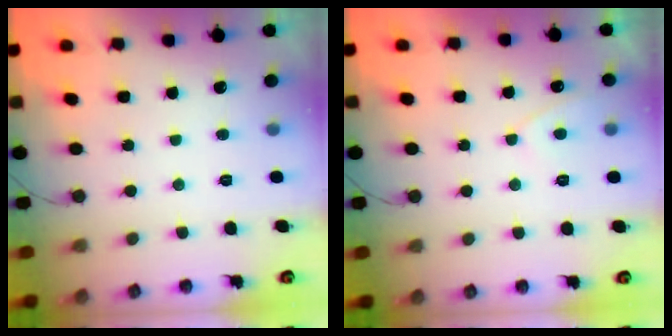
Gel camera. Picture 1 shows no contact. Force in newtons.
{"total": 2.4, "press": 2.4, "slide": 0.5}